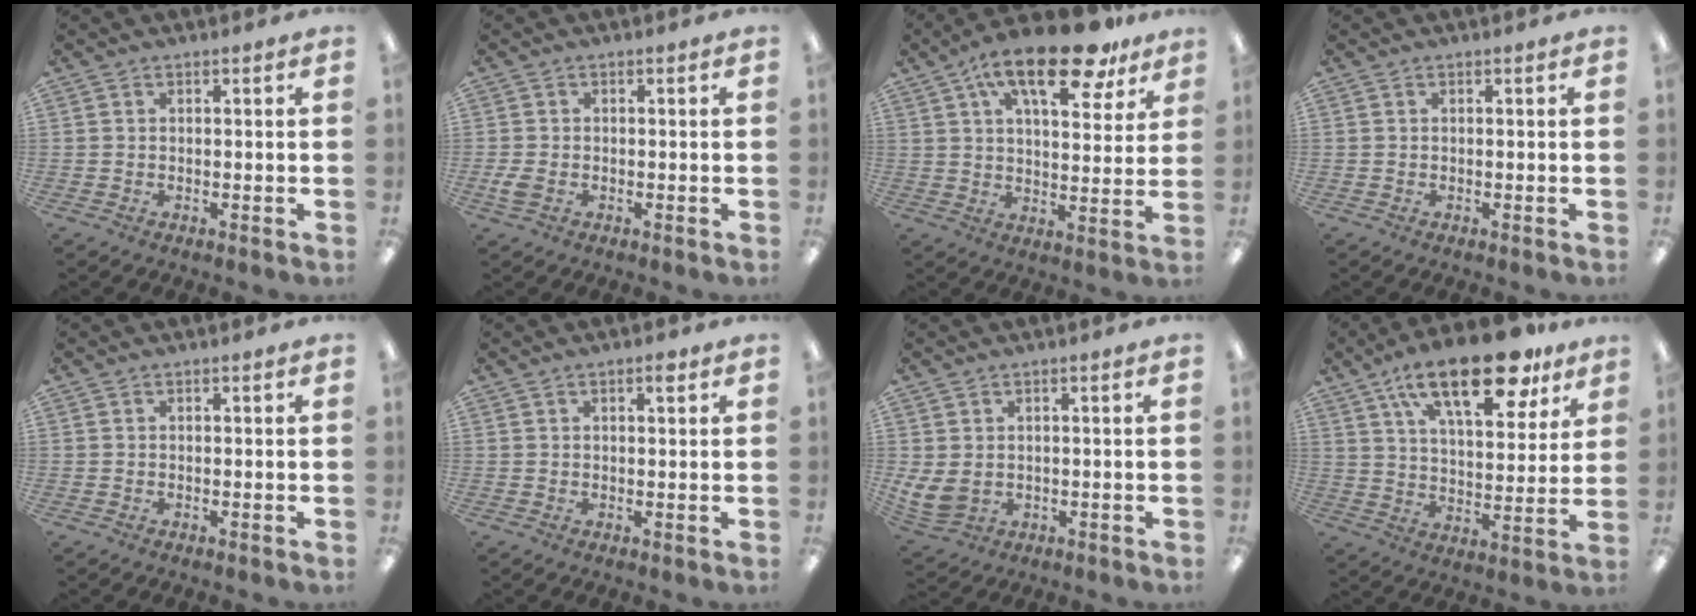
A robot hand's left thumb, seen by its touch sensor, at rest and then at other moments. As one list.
[{"total": 3.1, "force": [-0.9, 1.9, 2.3], "torque": [-0.058, -0.002, -0.020]}, {"total": 19.3, "force": [11.8, 7.7, 13.3], "torque": [-0.207, -0.048, 0.189]}, {"total": 0.0}, {"total": 0.0}, {"total": 2.2, "force": [1.2, 0.7, 1.7], "torque": [-0.020, -0.004, 0.016]}, {"total": 5.3, "force": [0.7, 3.9, 3.6], "torque": [-0.089, -0.004, 0.014]}, {"total": 21.8, "force": [13.5, 8.9, 14.6], "torque": [-0.226, -0.061, 0.222]}]